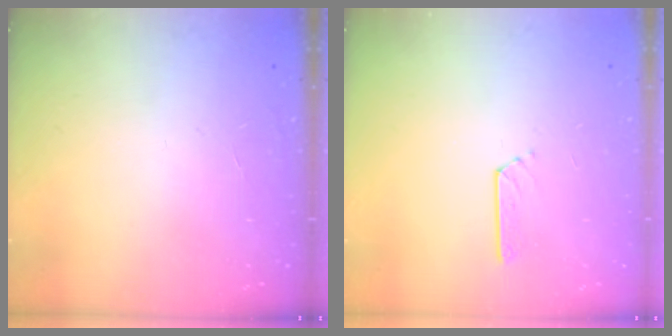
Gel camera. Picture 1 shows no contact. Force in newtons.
{"total": 2.6, "press": 2.6, "slide": 0.3}